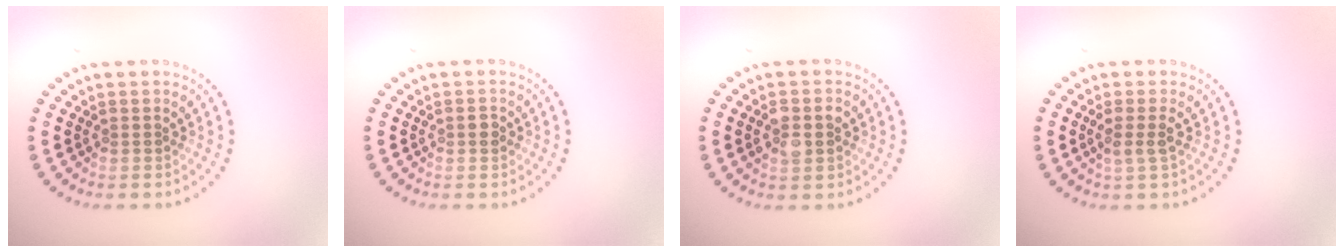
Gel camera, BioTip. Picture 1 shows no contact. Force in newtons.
{"total": 1.0, "press": 1.0, "slide": 0.2}
{"total": 2.8, "press": 2.8, "slide": 0.2}
{"total": 1.5, "press": 1.3, "slide": 0.8}